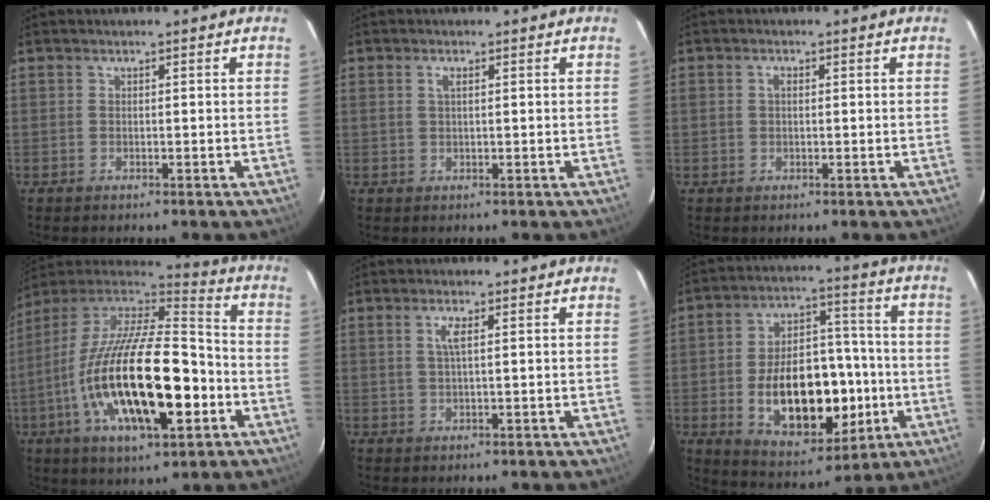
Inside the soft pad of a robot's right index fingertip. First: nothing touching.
{"total": 1.2, "force": [0.4, 0.5, 1.0], "torque": [-0.019, 0.003, 0.004]}
{"total": 1.1, "force": [0.1, 0.8, 0.8], "torque": [-0.013, 0.006, -0.001]}
{"total": 26.3, "force": [-7.6, 9.5, 23.3], "torque": [-0.432, -0.030, -0.132]}
{"total": 2.0, "force": [0.6, 0.1, 1.9], "torque": [-0.039, 0.002, 0.010]}
{"total": 20.0, "force": [-4.5, 11.7, 15.6], "torque": [-0.282, 0.021, -0.047]}